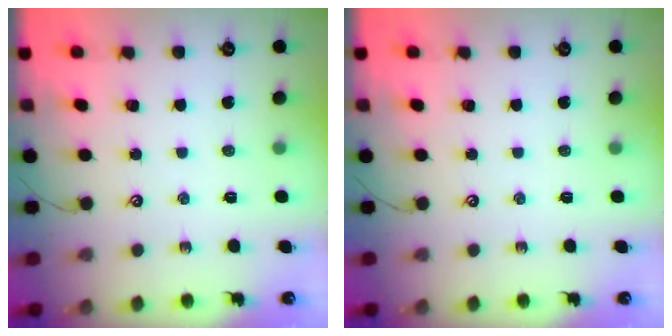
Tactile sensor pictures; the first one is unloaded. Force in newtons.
{"total": 0.0}